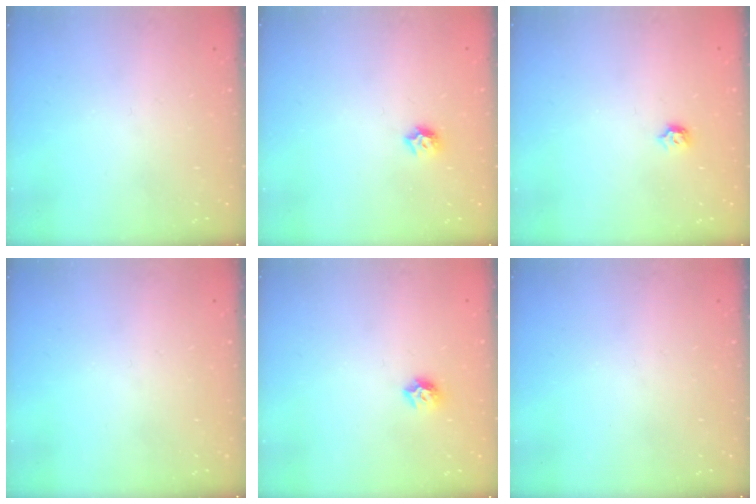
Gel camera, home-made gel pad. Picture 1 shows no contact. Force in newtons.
{"total": 6.0, "press": 6.0, "slide": 0.8}
{"total": 4.4, "press": 4.3, "slide": 0.8}
{"total": 0.0}
{"total": 5.3, "press": 5.3, "slide": 0.7}
{"total": 0.0}